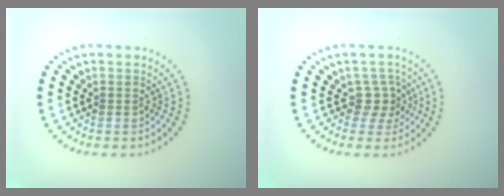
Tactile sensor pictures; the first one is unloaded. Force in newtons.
{"total": 2.1, "press": 1.6, "slide": 1.4}